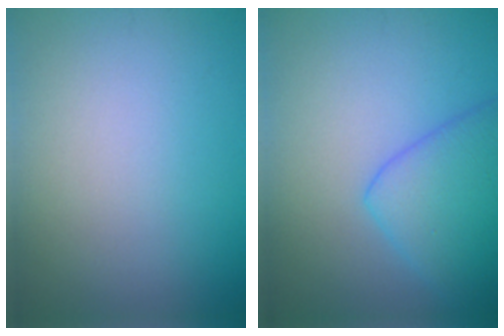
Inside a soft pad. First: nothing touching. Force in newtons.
{"total": 5.2, "press": 5.2, "slide": 0.2}